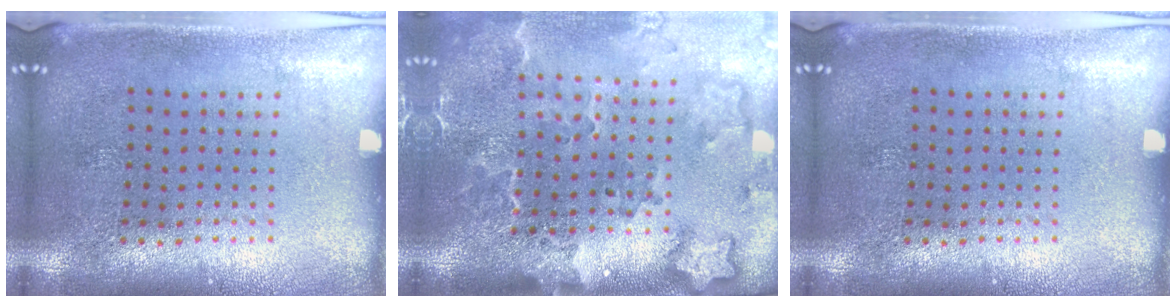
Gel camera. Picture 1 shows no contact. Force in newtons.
{"total": 3.0, "press": 2.3, "slide": 1.9}
{"total": 0.0}